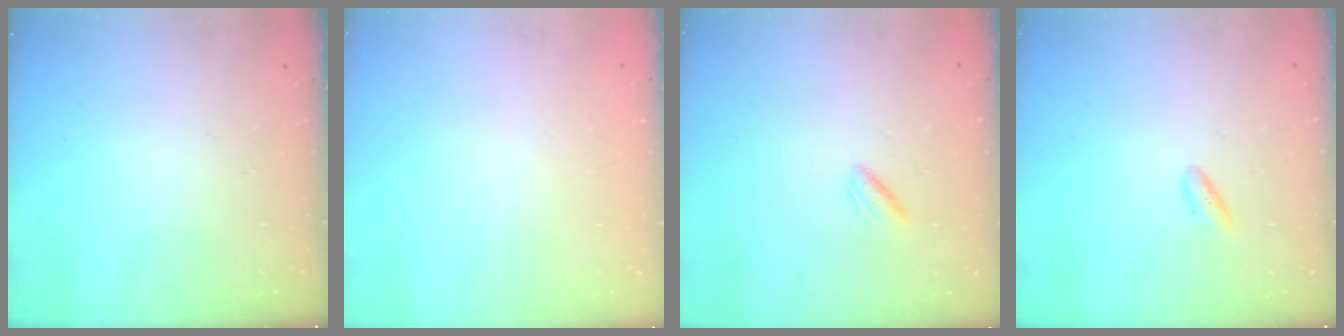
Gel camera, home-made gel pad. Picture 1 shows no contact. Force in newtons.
{"total": 2.2, "press": 2.2, "slide": 0.1}
{"total": 0.8, "press": 0.4, "slide": 0.7}
{"total": 2.2, "press": 2.2, "slide": 0.5}